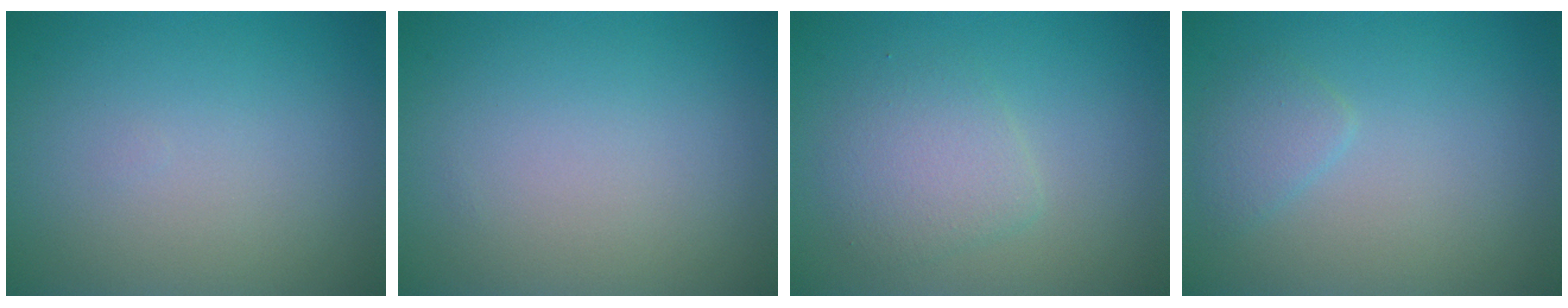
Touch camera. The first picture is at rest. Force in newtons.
{"total": 0.0}
{"total": 2.7, "press": 2.7, "slide": 0.1}
{"total": 1.5, "press": 1.5, "slide": 0.1}